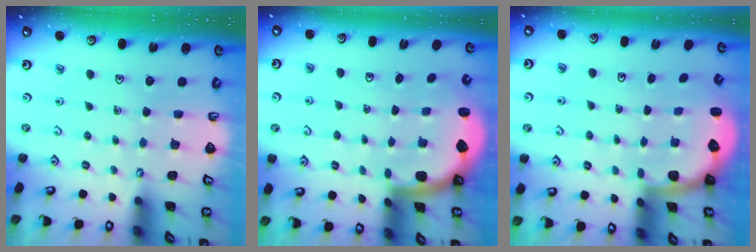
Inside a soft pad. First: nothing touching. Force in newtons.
{"total": 2.4, "press": 2.3, "slide": 0.4}
{"total": 2.1, "press": 1.9, "slide": 0.8}